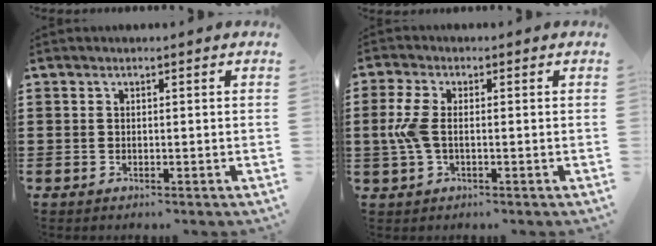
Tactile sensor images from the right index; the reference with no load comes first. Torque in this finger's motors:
{"motor_torque": [1.14, 0.17, 0.53, 0.16]}